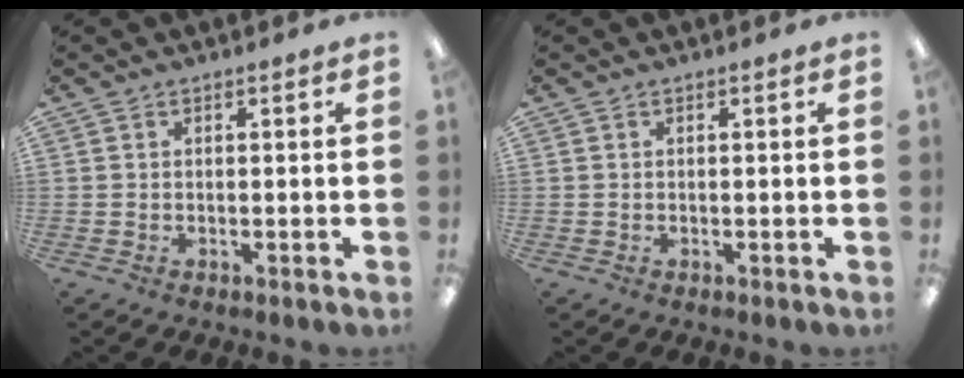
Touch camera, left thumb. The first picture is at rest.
{"total": 0.0}